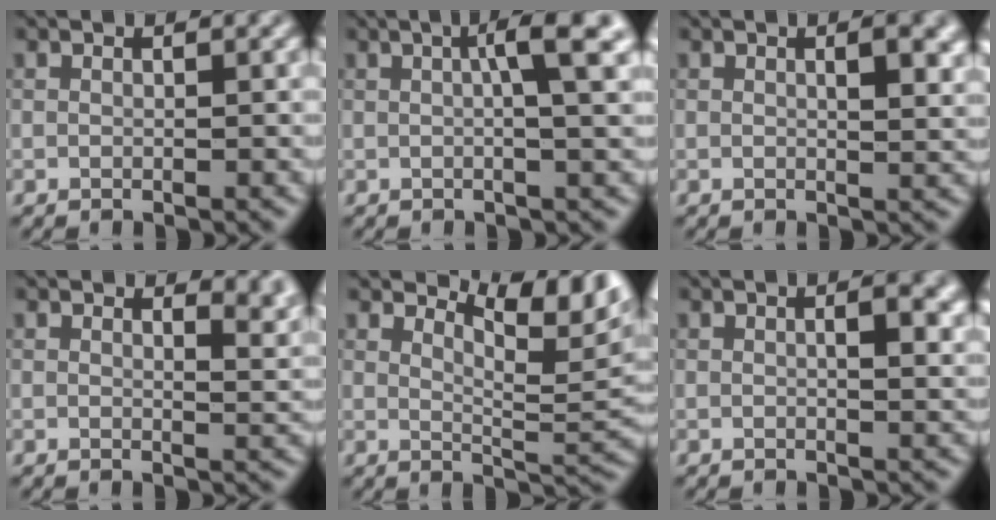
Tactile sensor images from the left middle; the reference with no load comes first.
{"total": 4.5, "force": [1.0, 0.6, 4.3], "torque": [-0.065, 0.012, 0.013]}
{"total": 3.2, "force": [1.0, 1.0, 2.8], "torque": [-0.033, 0.001, 0.015]}
{"total": 3.0, "force": [2.1, 1.1, 1.8], "torque": [-0.015, -0.006, 0.029]}
{"total": 6.0, "force": [4.1, 1.7, 4.1], "torque": [-0.059, -0.003, 0.063]}
{"total": 2.9, "force": [0.6, 0.9, 2.7], "torque": [-0.038, 0.000, 0.009]}